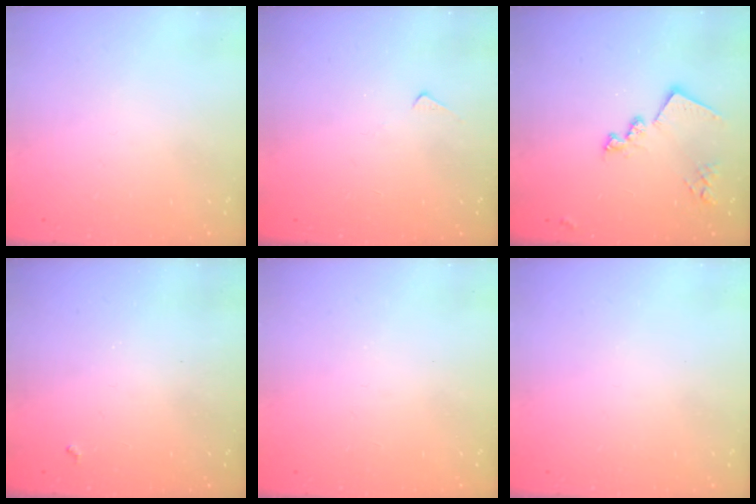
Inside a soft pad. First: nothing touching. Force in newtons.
{"total": 4.4, "press": 4.4, "slide": 0.6}
{"total": 14.3, "press": 14.3, "slide": 1.1}
{"total": 1.9, "press": 1.9, "slide": 0.4}
{"total": 1.0, "press": 0.9, "slide": 0.4}
{"total": 0.0}